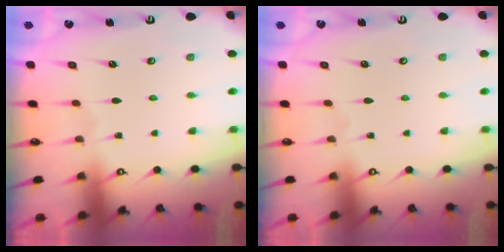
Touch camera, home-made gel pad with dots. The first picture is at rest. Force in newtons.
{"total": 0.0}